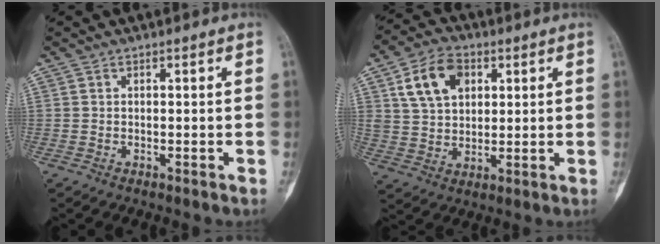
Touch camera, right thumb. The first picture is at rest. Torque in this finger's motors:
{"motor_torque": [-0.39, 0.68, 0.07, 0.06, 0.37]}